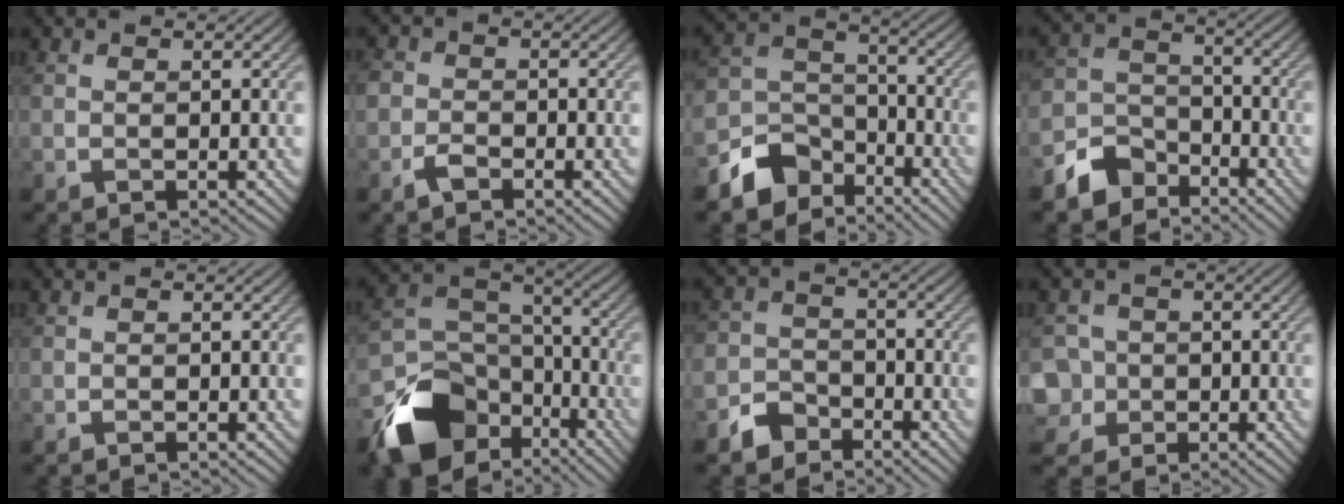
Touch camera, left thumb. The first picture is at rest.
{"total": 1.9, "force": [-1.3, 1.1, 0.8], "torque": [-0.017, 0.005, -0.034]}
{"total": 9.2, "force": [-6.4, 5.7, 3.2], "torque": [-0.076, -0.011, -0.131]}
{"total": 7.4, "force": [-5.3, 4.8, 2.2], "torque": [-0.054, -0.006, -0.116]}
{"total": 0.0}
{"total": 14.8, "force": [-8.1, 9.5, 7.9], "torque": [-0.190, -0.044, -0.140]}
{"total": 4.9, "force": [-3.5, 3.3, 1.2], "torque": [-0.028, 0.004, -0.080]}
{"total": 6.3, "force": [-1.5, 6.0, 1.5], "torque": [-0.056, -0.005, -0.054]}